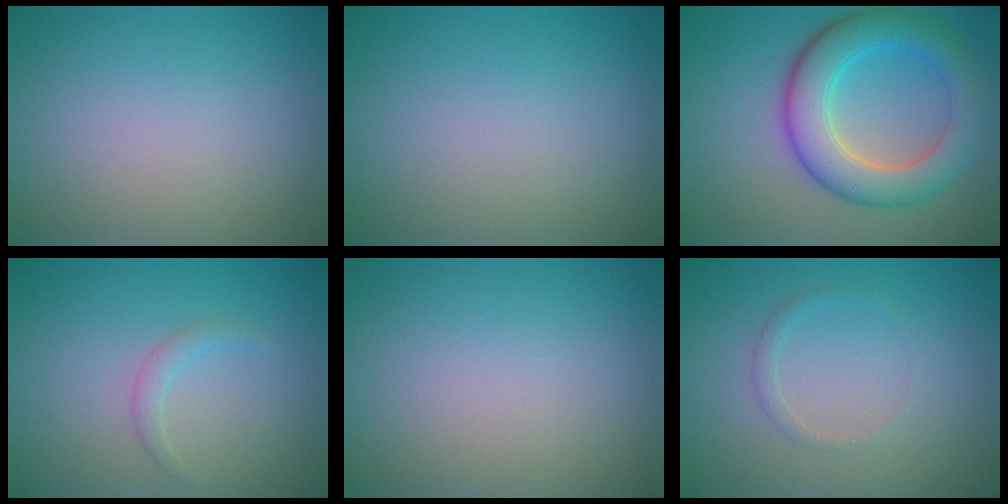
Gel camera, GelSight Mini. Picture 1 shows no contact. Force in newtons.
{"total": 0.0}
{"total": 7.2, "press": 7.2, "slide": 0.2}
{"total": 1.1, "press": 1.1, "slide": 0.1}
{"total": 0.0}
{"total": 0.9, "press": 0.9, "slide": 0.0}